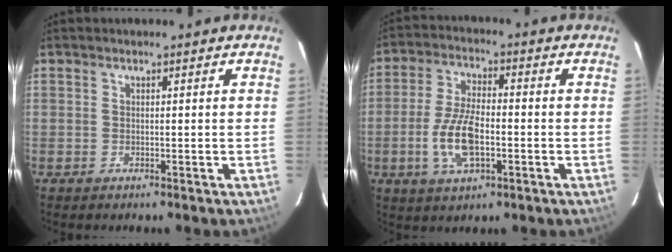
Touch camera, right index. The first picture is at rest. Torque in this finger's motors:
{"motor_torque": [1.45, -0.35, 0.51, 0.17]}